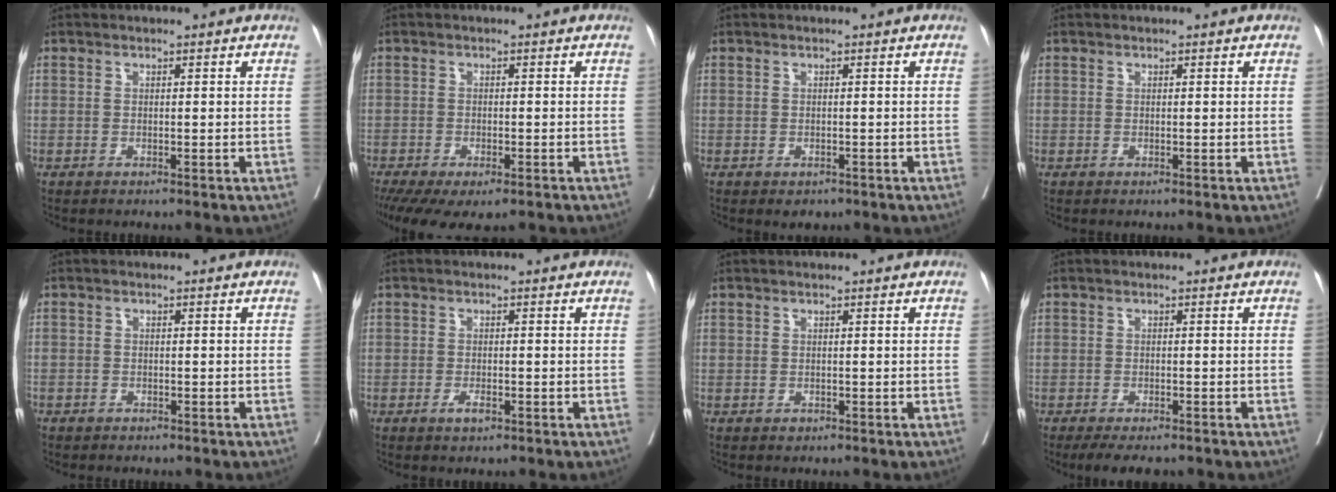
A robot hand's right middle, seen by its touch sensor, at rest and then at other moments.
{"total": 10.7, "force": [-7.7, 3.9, 6.4], "torque": [-0.119, -0.016, -0.112]}
{"total": 1.8, "force": [-1.2, 1.1, 0.7], "torque": [-0.006, -0.001, -0.009]}
{"total": 0.0}
{"total": 1.3, "force": [-1.0, 0.9, 0.1], "torque": [-0.012, 0.002, -0.018]}
{"total": 1.8, "force": [-1.0, 0.6, 1.4], "torque": [-0.023, 0.000, -0.015]}
{"total": 0.5, "force": [-0.3, 0.4, 0.2], "torque": [-0.001, 0.002, -0.003]}
{"total": 2.1, "force": [-1.7, 0.8, 1.1], "torque": [-0.010, -0.004, -0.021]}